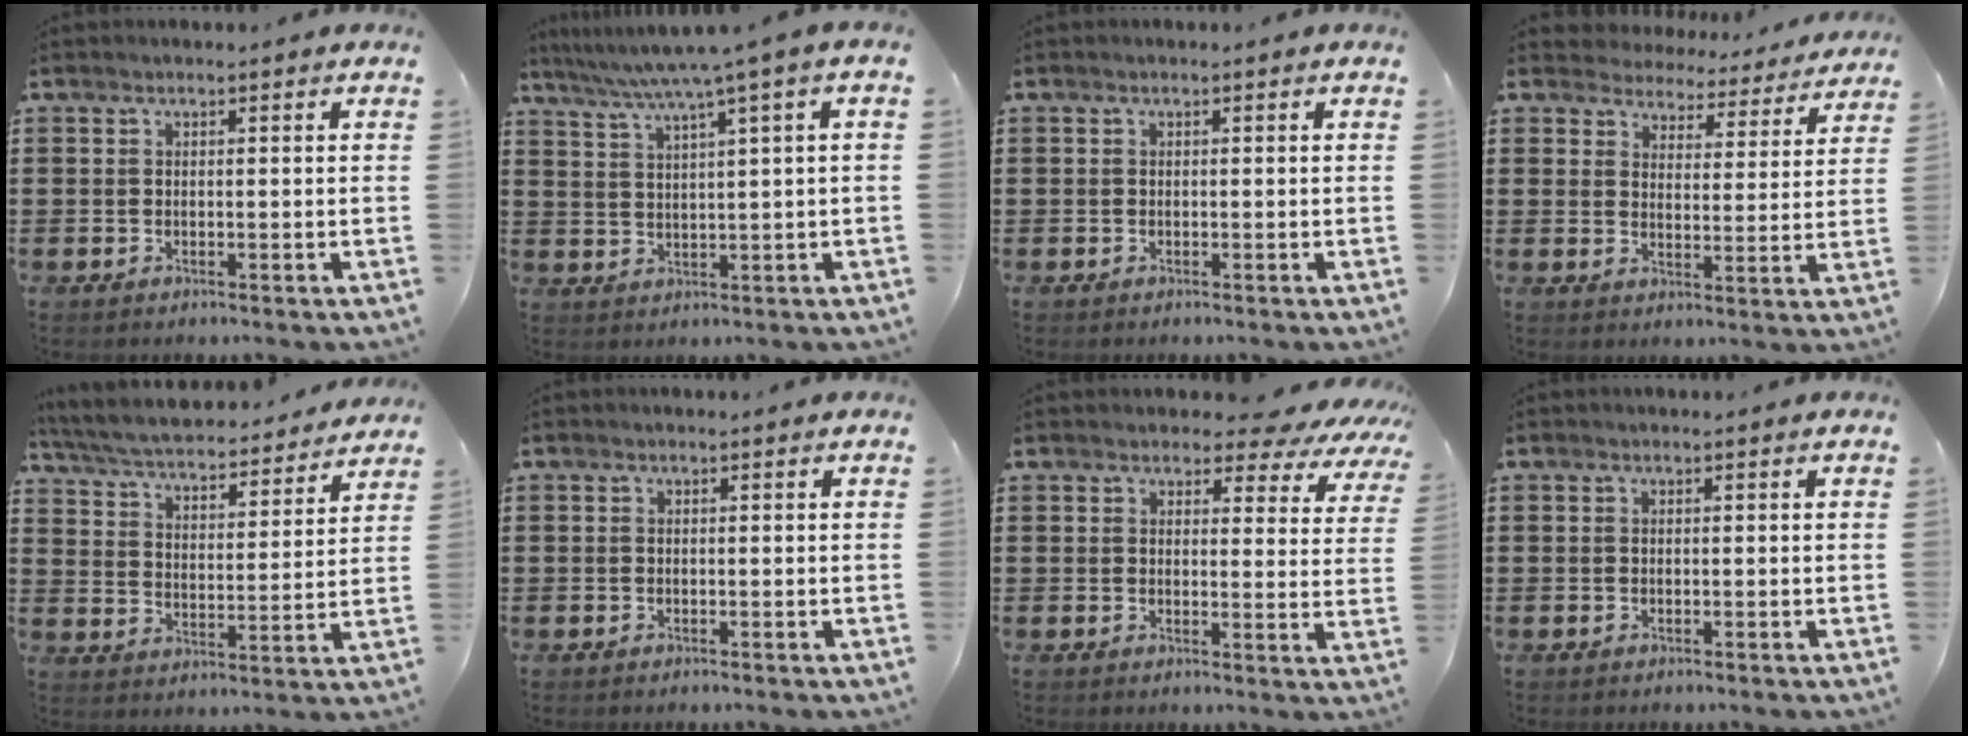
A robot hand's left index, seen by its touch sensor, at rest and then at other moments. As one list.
[{"total": 5.2, "force": [3.0, -0.6, 4.2], "torque": [-0.090, -0.017, 0.046]}, {"total": 0.0}, {"total": 4.5, "force": [4.5, 0.5, -0.5], "torque": [-0.019, -0.035, 0.077]}, {"total": 4.5, "force": [4.3, 0.1, 1.3], "torque": [-0.049, -0.033, 0.066]}, {"total": 0.0}, {"total": 4.5, "force": [4.1, 1.3, 1.2], "torque": [-0.027, -0.022, 0.069]}, {"total": 0.0}]